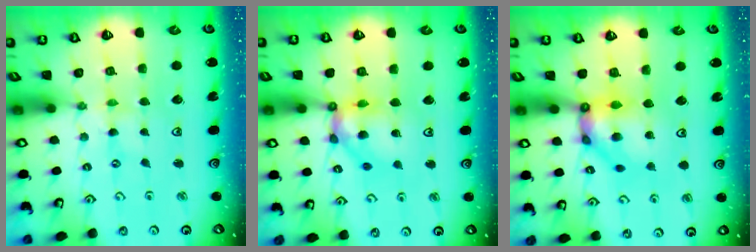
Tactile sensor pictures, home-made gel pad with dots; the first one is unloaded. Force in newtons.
{"total": 12.2, "press": 12.1, "slide": 1.5}
{"total": 10.5, "press": 10.5, "slide": 1.1}